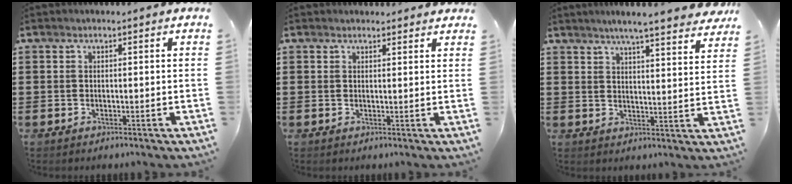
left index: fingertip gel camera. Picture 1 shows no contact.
{"total": 1.4, "force": [1.4, 0.4, 0.1], "torque": [-0.005, 0.003, 0.027]}
{"total": 5.3, "force": [4.8, -0.5, 2.2], "torque": [-0.060, -0.020, 0.083]}